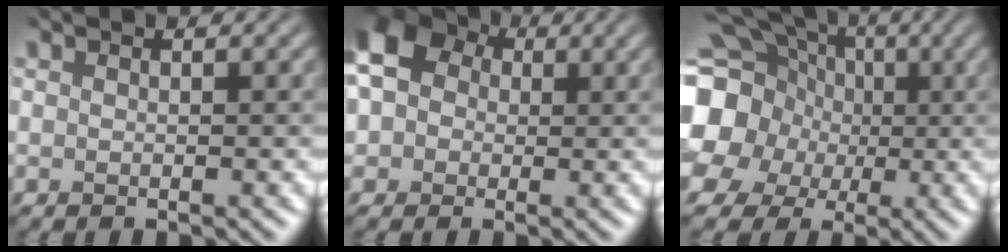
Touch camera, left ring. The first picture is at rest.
{"total": 9.4, "force": [2.6, 7.7, 4.7], "torque": [-0.105, 0.031, 0.035]}
{"total": 18.1, "force": [2.3, 16.3, 7.6], "torque": [-0.190, 0.018, 0.002]}